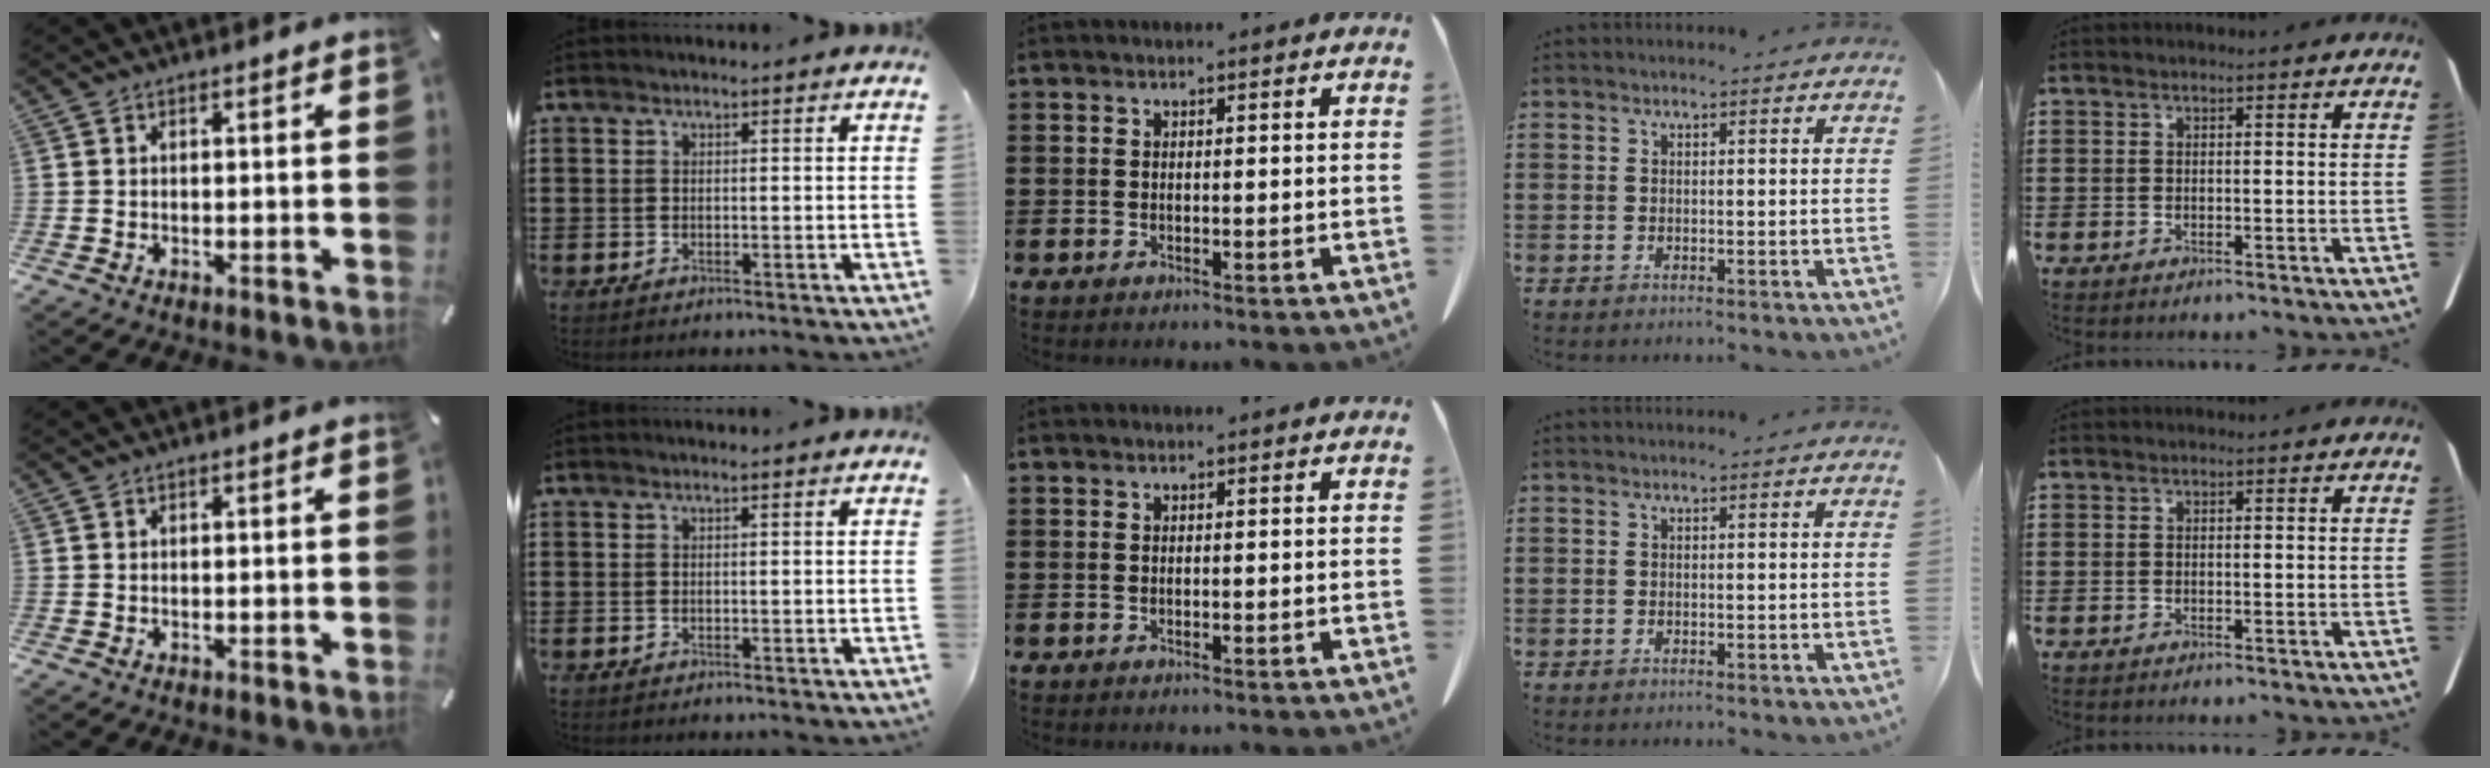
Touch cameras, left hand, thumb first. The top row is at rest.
{}